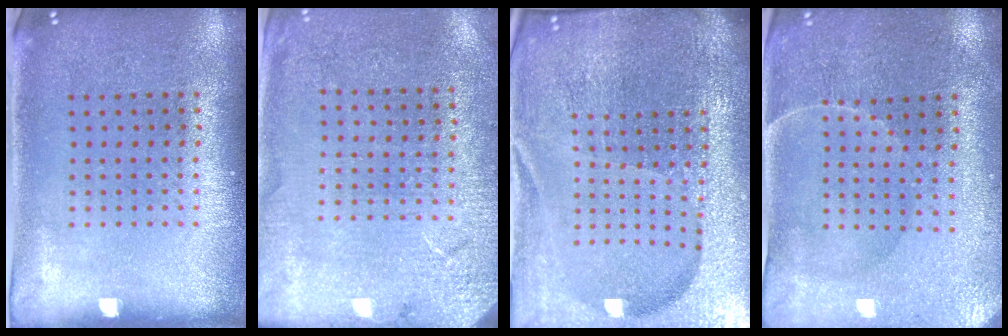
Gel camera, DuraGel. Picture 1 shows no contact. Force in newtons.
{"total": 2.7, "press": 2.7, "slide": 0.2}
{"total": 5.8, "press": 5.2, "slide": 2.6}
{"total": 0.6, "press": 0.5, "slide": 0.4}